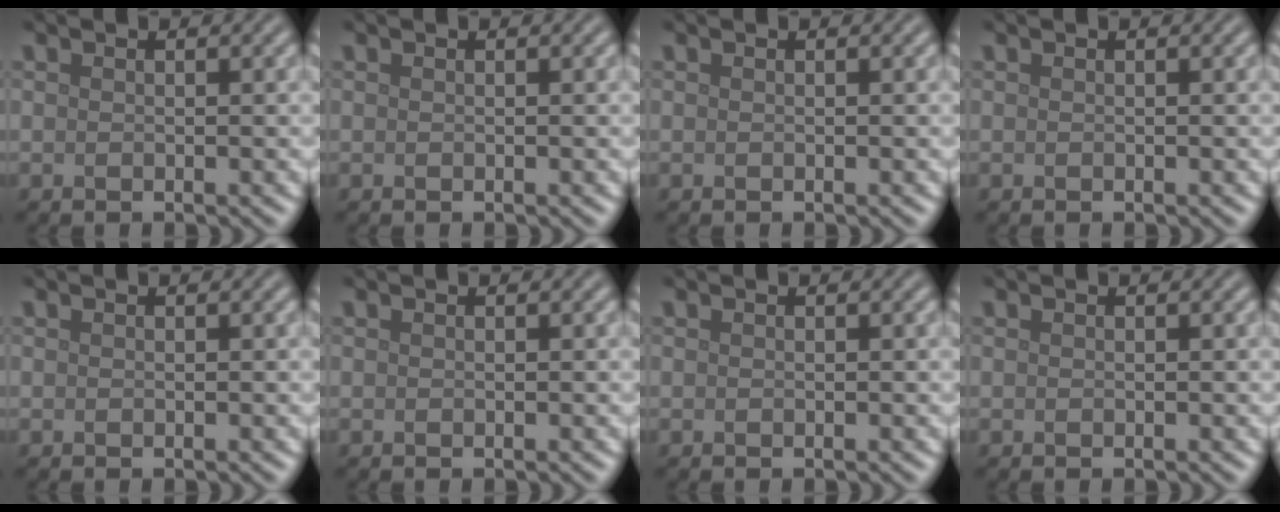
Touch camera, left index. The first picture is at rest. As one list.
[{"total": 0.0}, {"total": 0.0}, {"total": 0.0}, {"total": 0.0}, {"total": 0.0}, {"total": 0.0}, {"total": 0.0}]